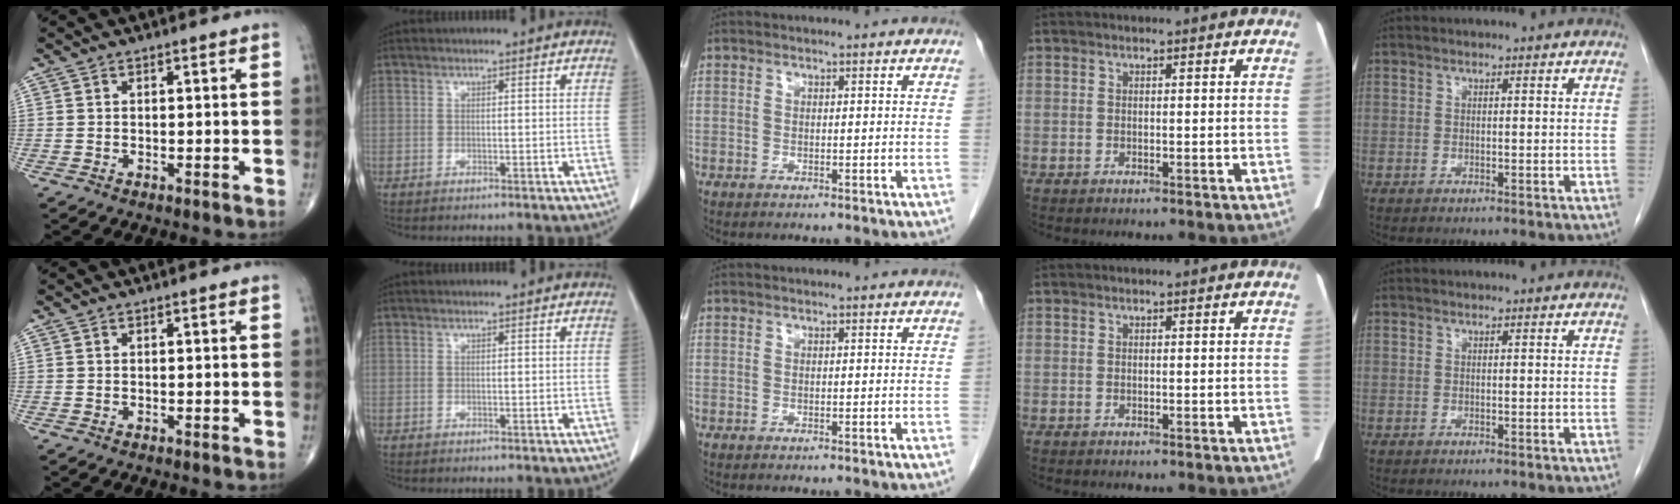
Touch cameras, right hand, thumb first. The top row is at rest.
{}